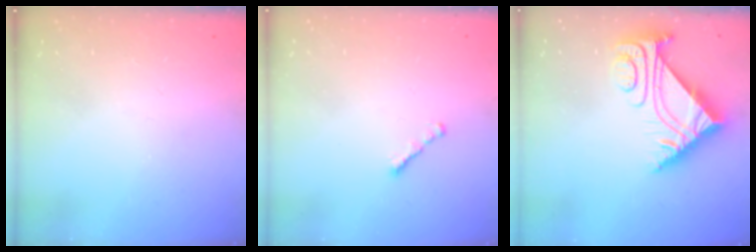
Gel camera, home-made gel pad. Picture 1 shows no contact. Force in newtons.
{"total": 1.3, "press": 1.2, "slide": 0.5}
{"total": 8.0, "press": 8.0, "slide": 0.6}